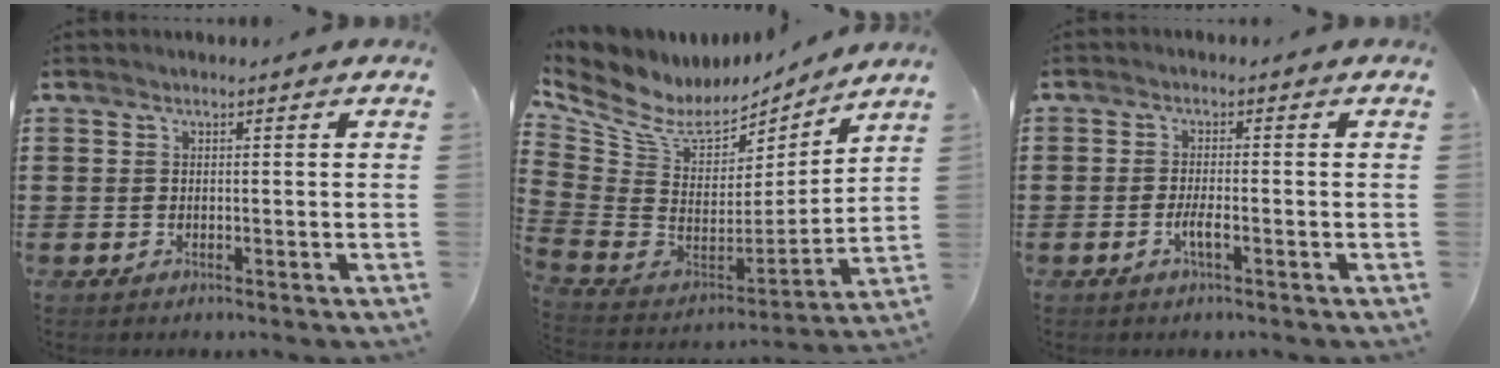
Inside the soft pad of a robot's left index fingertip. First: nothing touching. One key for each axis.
{"total": 7.3, "fx": 5.2, "fy": 4.2, "fz": 3.0, "tx": -0.096, "ty": -0.042, "tz": 0.092}
{"total": 2.4, "fx": -0.9, "fy": 0.3, "fz": 2.3, "tx": -0.047, "ty": -0.004, "tz": -0.018}